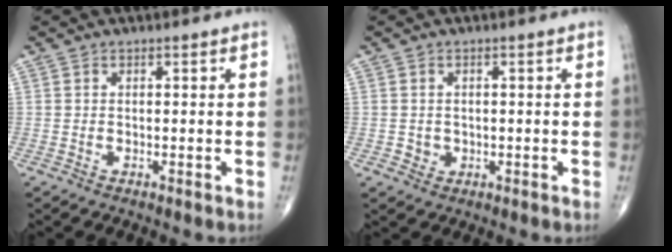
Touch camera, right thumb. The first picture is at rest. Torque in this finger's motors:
{"motor_torque": [-0.07, 0.33, 0.23, 0.00, -0.03]}